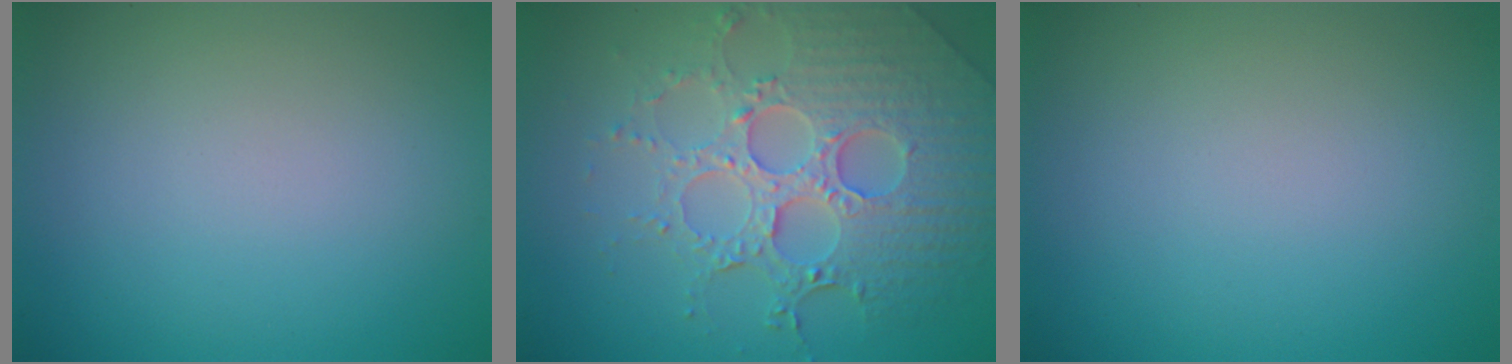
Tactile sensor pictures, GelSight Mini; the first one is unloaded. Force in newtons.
{"total": 7.3, "press": 5.5, "slide": 4.9}
{"total": 0.0}